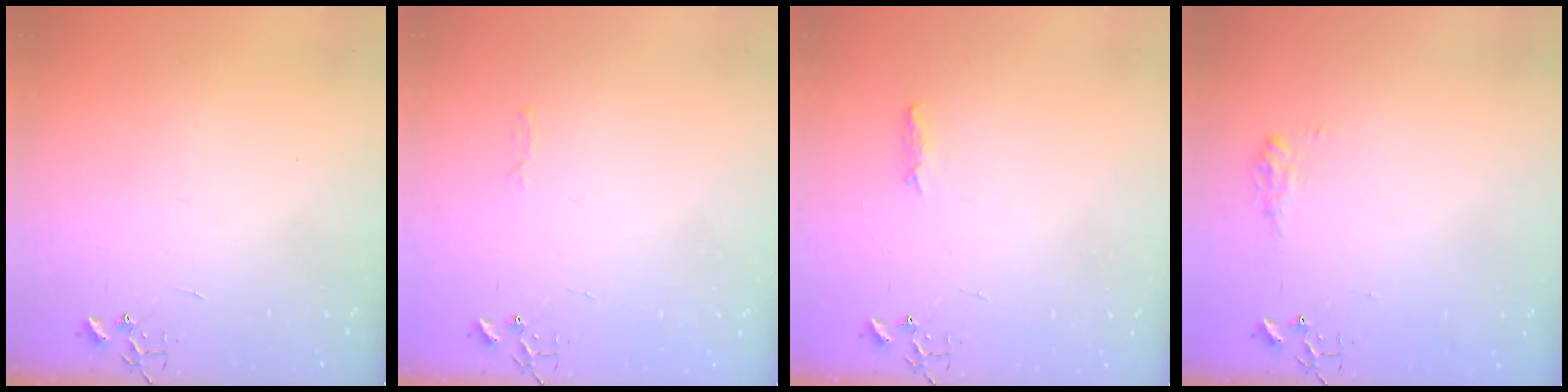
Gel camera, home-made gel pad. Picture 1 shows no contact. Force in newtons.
{"total": 2.8, "press": 2.8, "slide": 0.4}
{"total": 5.9, "press": 5.8, "slide": 0.7}
{"total": 8.0, "press": 8.0, "slide": 0.4}